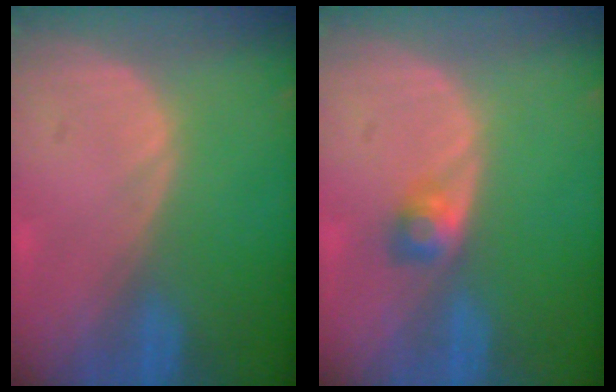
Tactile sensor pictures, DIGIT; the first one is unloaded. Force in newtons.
{"total": 2.5, "press": 2.3, "slide": 1.0}